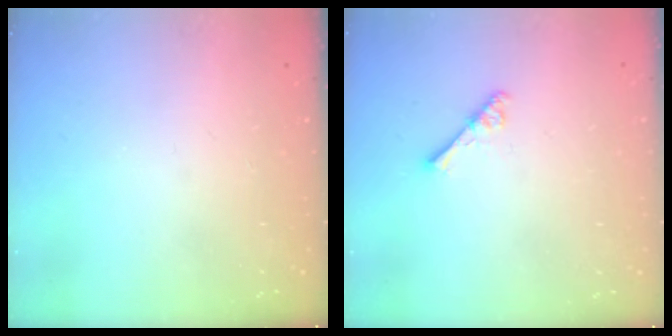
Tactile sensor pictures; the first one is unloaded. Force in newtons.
{"total": 3.7, "press": 3.7, "slide": 0.5}